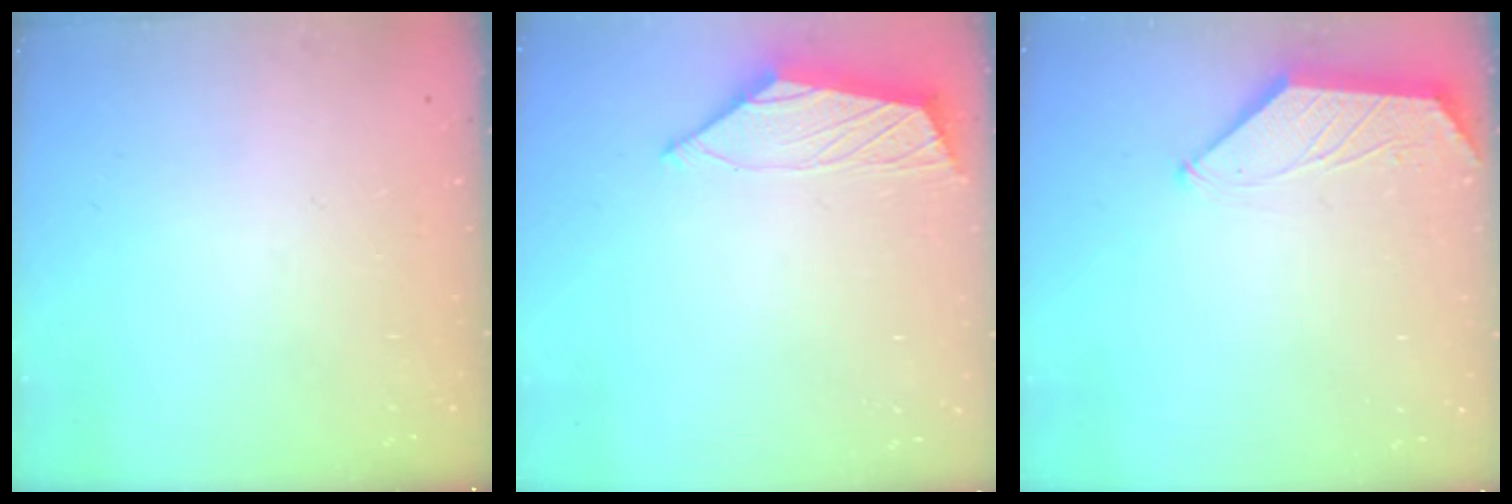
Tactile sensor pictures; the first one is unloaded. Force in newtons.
{"total": 2.4, "press": 2.4, "slide": 0.5}
{"total": 0.7, "press": 0.6, "slide": 0.3}